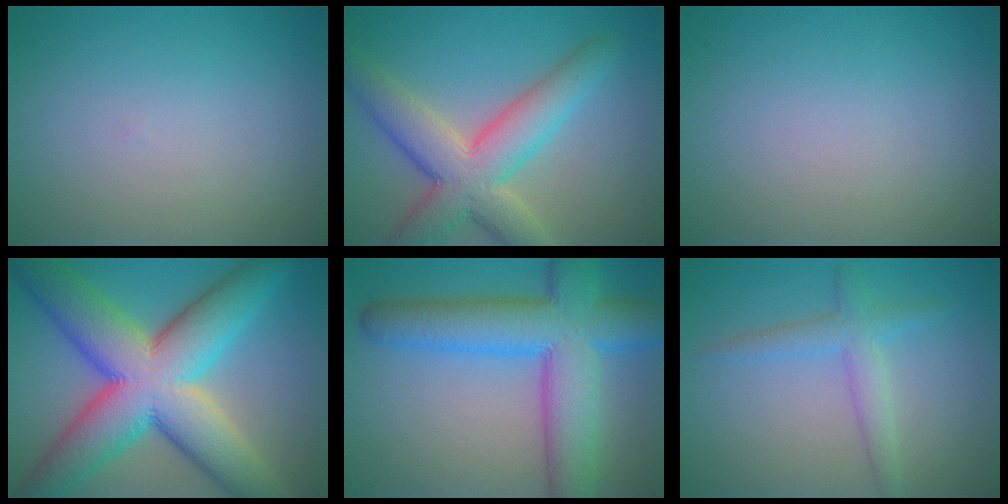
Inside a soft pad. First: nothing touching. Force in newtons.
{"total": 7.9, "press": 7.8, "slide": 0.7}
{"total": 0.0}
{"total": 14.6, "press": 14.6, "slide": 0.3}
{"total": 10.9, "press": 10.9, "slide": 0.2}
{"total": 2.7, "press": 2.7, "slide": 0.2}